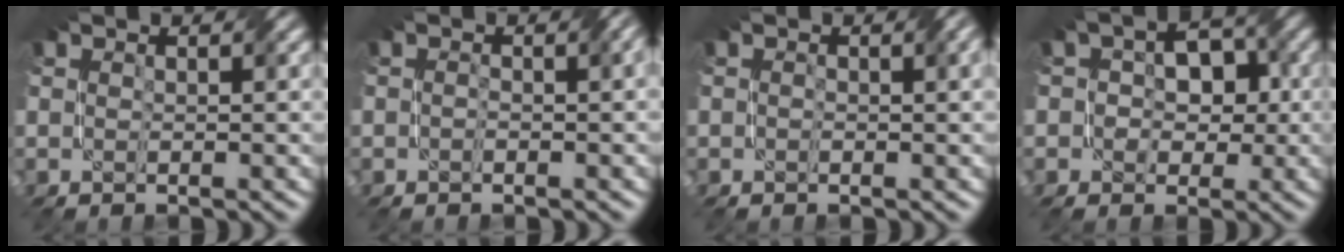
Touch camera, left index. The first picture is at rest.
{"total": 2.2, "force": [-0.6, 0.9, 1.9], "torque": [-0.021, -0.005, -0.008]}
{"total": 2.2, "force": [0.0, 1.0, 1.9], "torque": [-0.026, -0.001, 0.001]}
{"total": 4.4, "force": [-0.2, 3.4, 2.8], "torque": [-0.017, 0.011, -0.009]}